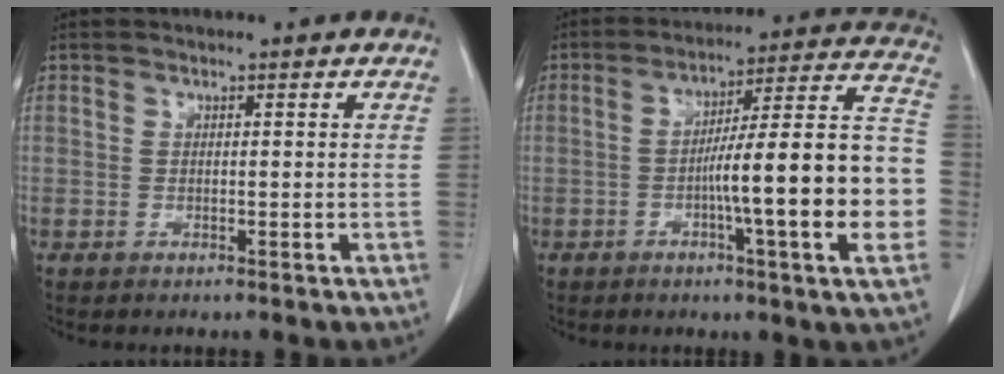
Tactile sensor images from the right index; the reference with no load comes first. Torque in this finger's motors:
{"motor_torque": [2.14, 0.00, 1.05, 0.17]}